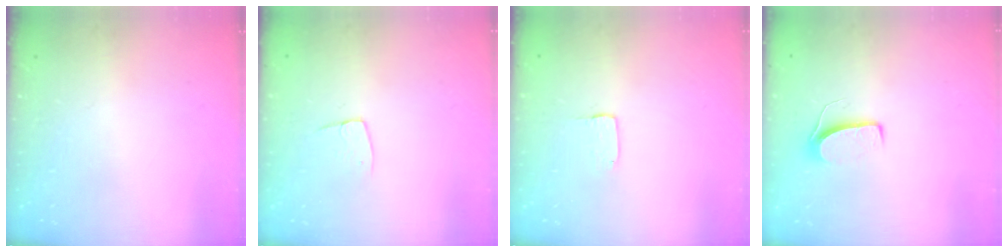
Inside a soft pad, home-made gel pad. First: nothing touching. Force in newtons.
{"total": 4.8, "press": 4.8, "slide": 0.3}
{"total": 1.3, "press": 1.2, "slide": 0.1}
{"total": 6.8, "press": 6.7, "slide": 0.5}